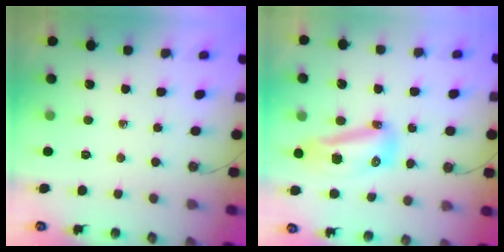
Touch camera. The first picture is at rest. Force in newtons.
{"total": 15.0, "press": 13.6, "slide": 6.3}